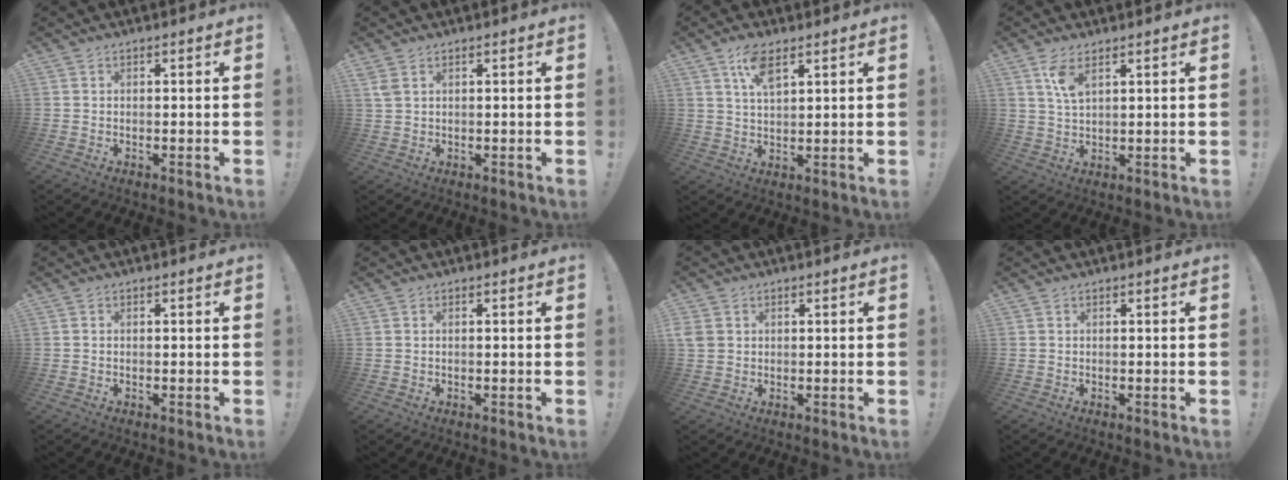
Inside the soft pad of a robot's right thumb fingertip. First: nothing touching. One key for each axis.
{"total": 2.4, "fx": 1.2, "fy": 1.1, "fz": 1.8, "tx": -0.032, "ty": -0.001, "tz": 0.022}
{"total": 7.6, "fx": 4.3, "fy": 2.7, "fz": 5.6, "tx": -0.108, "ty": -0.007, "tz": 0.077}
{"total": 5.6, "fx": 3.2, "fy": 1.9, "fz": 4.1, "tx": -0.074, "ty": -0.014, "tz": 0.057}
{"total": 0.0}
{"total": 0.0}
{"total": 3.2, "fx": 1.0, "fy": 2.7, "fz": 1.4, "tx": -0.036, "ty": -0.001, "tz": 0.021}
{"total": 0.0}